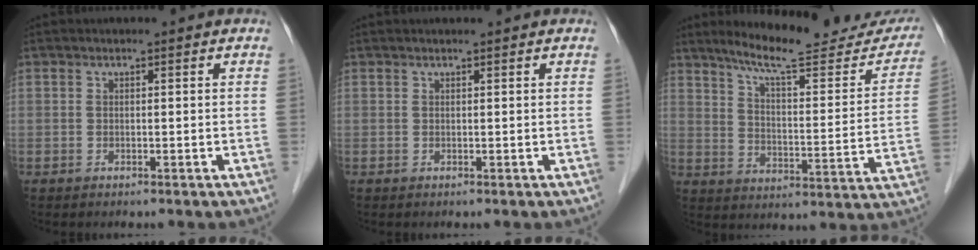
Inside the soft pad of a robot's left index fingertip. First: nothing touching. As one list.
[{"total": 0.5, "force": [0.4, -0.1, 0.3], "torque": [-0.005, 0.003, 0.008]}, {"total": 20.6, "force": [18.1, 3.4, 9.2], "torque": [-0.122, -0.040, 0.238]}]